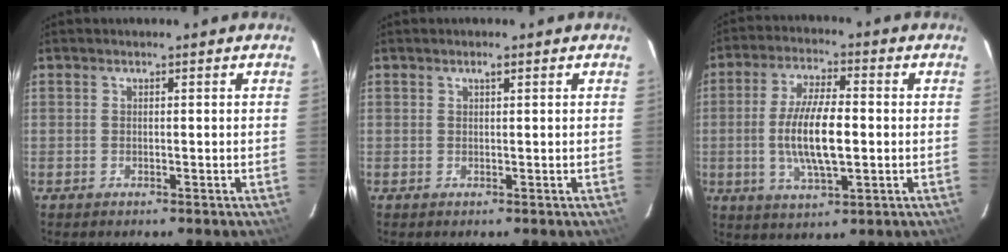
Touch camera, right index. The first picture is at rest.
{"total": 0.7, "force": [0.4, 0.1, 0.5], "torque": [-0.009, 0.004, 0.007]}
{"total": 11.1, "force": [-1.0, 3.6, 10.4], "torque": [-0.204, -0.003, -0.017]}